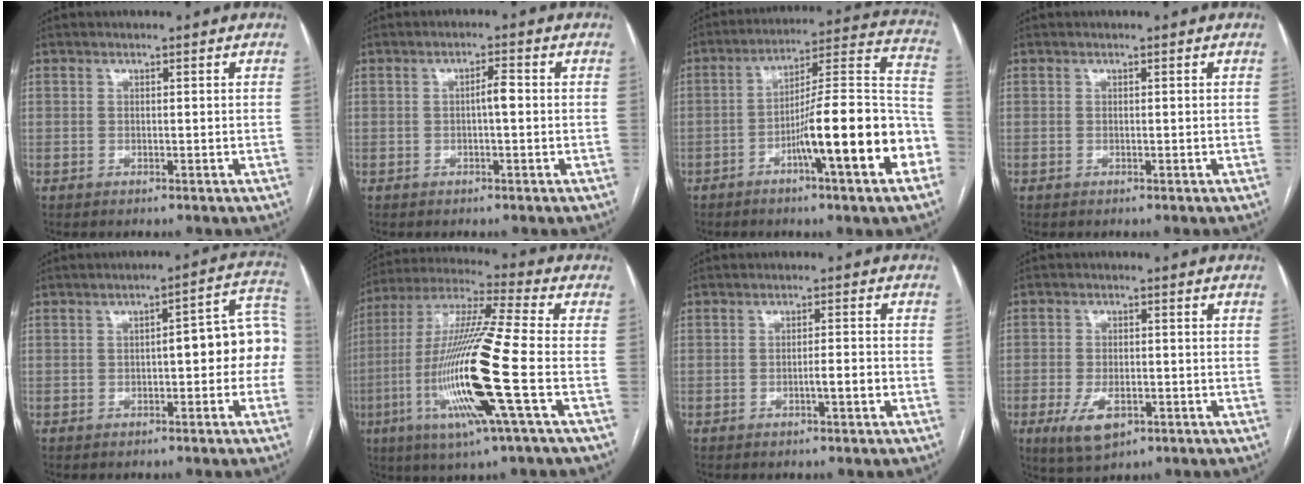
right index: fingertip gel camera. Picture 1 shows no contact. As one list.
[{"total": 2.3, "force": [-0.2, 0.4, 2.2], "torque": [-0.036, 0.005, -0.004]}, {"total": 18.1, "force": [-6.7, 1.1, 16.8], "torque": [-0.214, 0.020, -0.099]}, {"total": 0.0}, {"total": 10.2, "force": [-0.6, 2.7, 9.8], "torque": [-0.120, 0.047, -0.008]}, {"total": 19.3, "force": [-5.2, -0.2, 18.5], "torque": [-0.384, -0.019, -0.107]}, {"total": 2.3, "force": [-1.0, 0.1, 2.0], "torque": [-0.030, 0.001, -0.017]}, {"total": 6.2, "force": [-2.8, 3.2, 4.6], "torque": [-0.089, -0.007, -0.039]}]